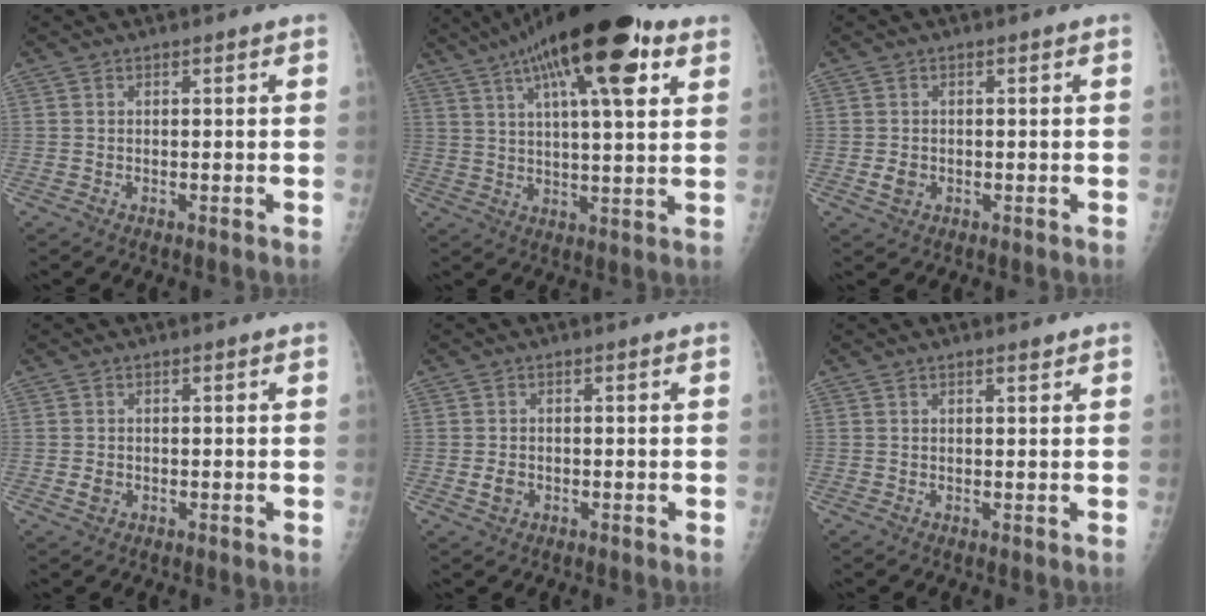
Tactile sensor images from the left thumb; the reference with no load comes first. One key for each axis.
{"total": 21.4, "fx": 11.1, "fy": 6.2, "fz": 17.2, "tx": -0.270, "ty": -0.006, "tz": 0.171}
{"total": 2.0, "fx": -0.3, "fy": 1.7, "fz": 1.1, "tx": -0.014, "ty": 0.001, "tz": -0.002}
{"total": 1.4, "fx": -0.2, "fy": 1.2, "fz": 0.8, "tx": -0.010, "ty": 0.001, "tz": 0.001}
{"total": 2.0, "fx": -0.4, "fy": 1.6, "fz": 1.1, "tx": -0.015, "ty": 0.001, "tz": -0.005}
{"total": 1.1, "fx": 0.9, "fy": 0.3, "fz": 0.6, "tx": -0.007, "ty": -0.006, "tz": 0.014}